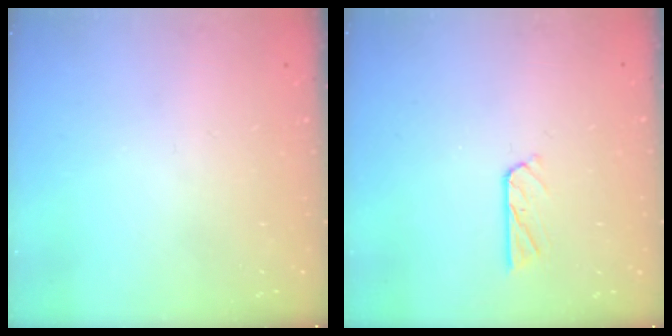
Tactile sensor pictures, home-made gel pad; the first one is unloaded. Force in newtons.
{"total": 5.0, "press": 5.0, "slide": 0.3}